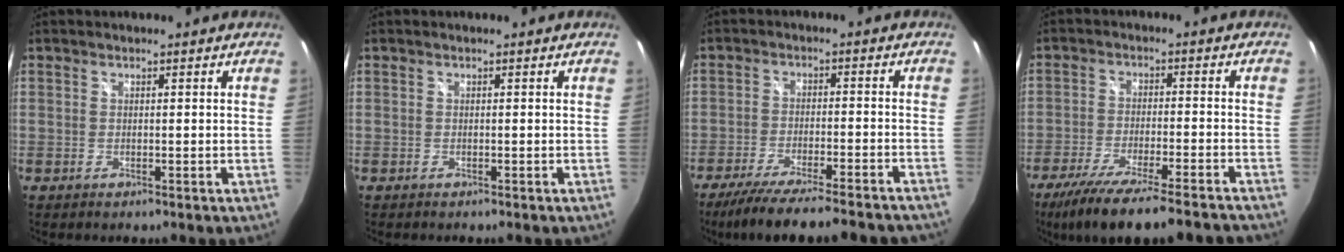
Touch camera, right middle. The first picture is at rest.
{"total": 0.0}
{"total": 18.7, "force": [-16.4, 1.7, 8.9], "torque": [-0.164, -0.036, -0.240]}
{"total": 17.6, "force": [-14.7, 1.4, 9.5], "torque": [-0.184, -0.043, -0.233]}